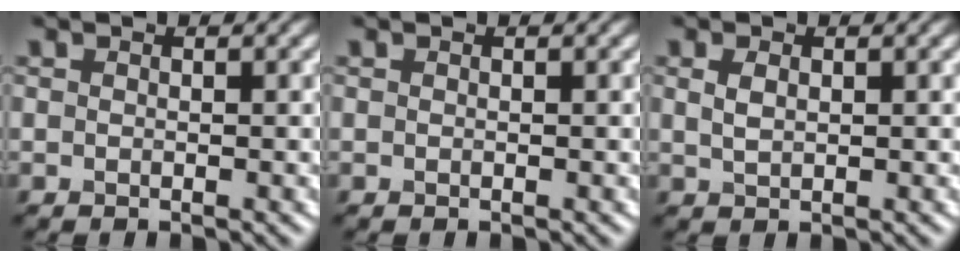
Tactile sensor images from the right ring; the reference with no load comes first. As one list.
[{"total": 0.0}, {"total": 1.3, "force": [0.5, 0.8, 1.0], "torque": [-0.024, -0.001, 0.013]}]